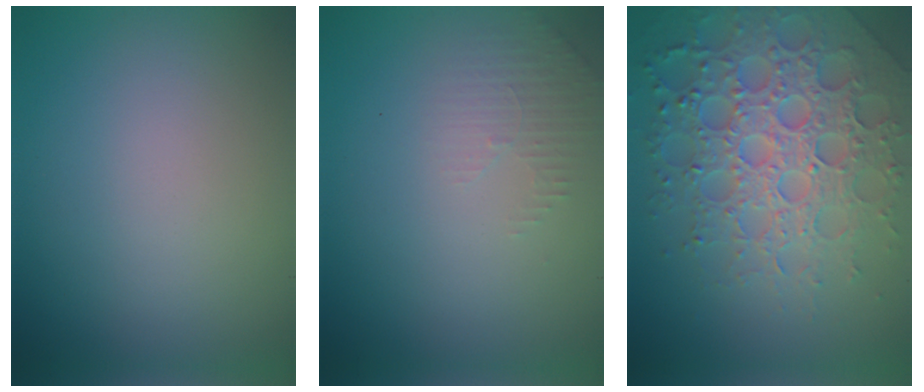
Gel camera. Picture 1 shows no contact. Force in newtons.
{"total": 1.5, "press": 1.5, "slide": 0.4}
{"total": 7.3, "press": 7.2, "slide": 1.6}